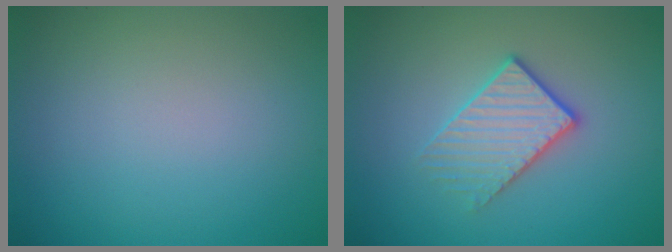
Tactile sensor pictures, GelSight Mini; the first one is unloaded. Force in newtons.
{"total": 2.9, "press": 2.6, "slide": 1.2}